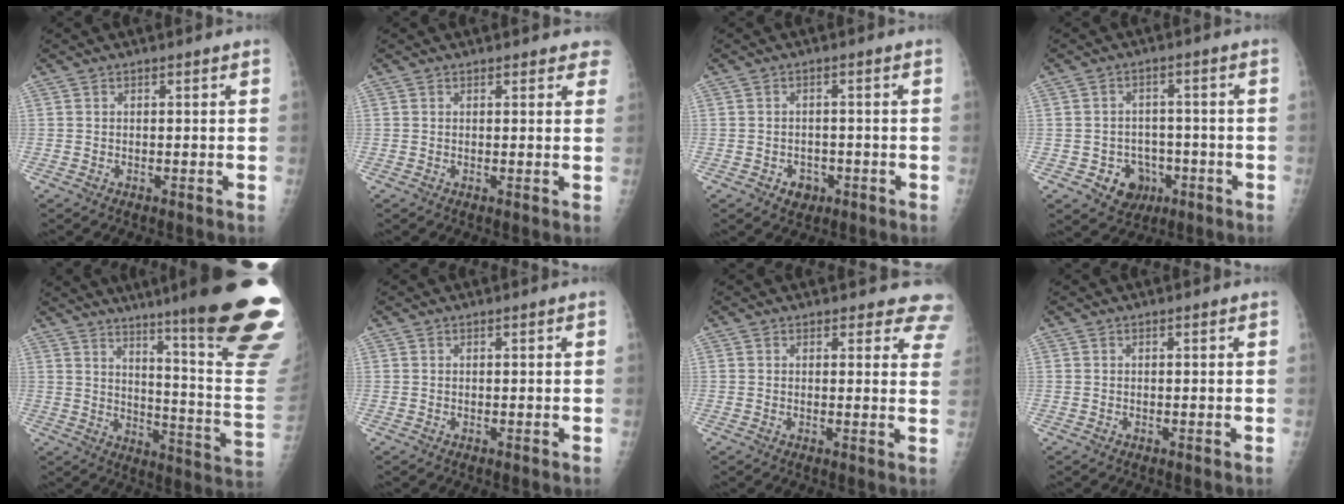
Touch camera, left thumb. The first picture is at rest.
{"total": 3.1, "force": [2.6, 1.4, 0.7], "torque": [0.027, -0.008, 0.013]}
{"total": 3.4, "force": [-1.6, 2.7, 1.3], "torque": [-0.002, 0.010, -0.017]}
{"total": 7.0, "force": [-2.7, 6.0, 2.4], "torque": [-0.008, 0.020, -0.031]}
{"total": 27.7, "force": [18.0, 2.1, 21.0], "torque": [-0.210, -0.107, 0.245]}
{"total": 0.0}
{"total": 7.6, "force": [6.9, 3.2, 0.5], "torque": [0.052, -0.029, 0.039]}
{"total": 0.0}